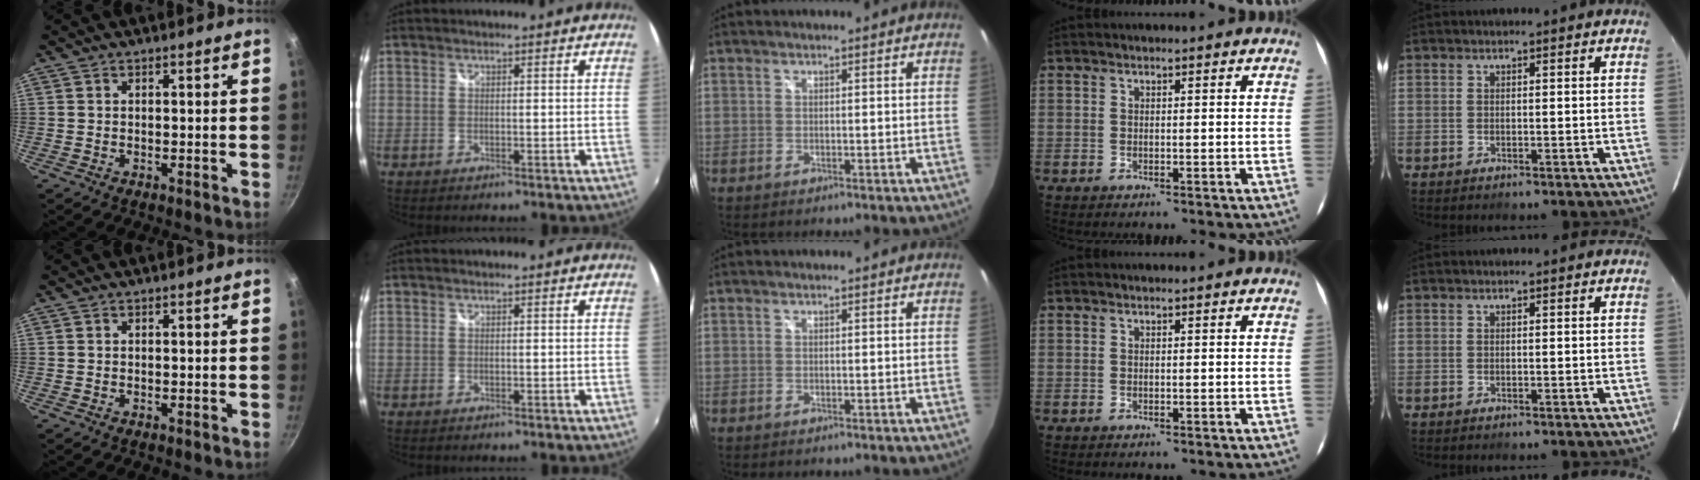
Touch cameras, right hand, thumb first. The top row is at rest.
{}